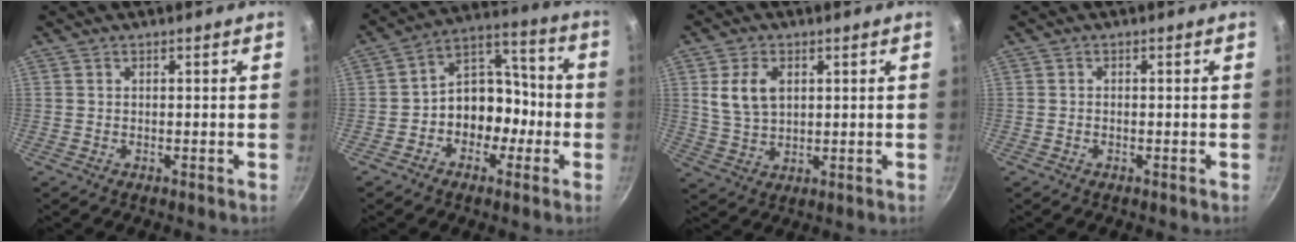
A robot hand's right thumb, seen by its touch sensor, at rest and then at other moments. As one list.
[{"total": 11.7, "force": [-3.4, 9.2, 6.4], "torque": [-0.031, 0.070, -0.063]}, {"total": 7.5, "force": [2.1, 4.9, 5.3], "torque": [-0.091, -0.009, 0.042]}, {"total": 0.5, "force": [-0.3, 0.3, 0.3], "torque": [-0.008, 0.004, -0.007]}]